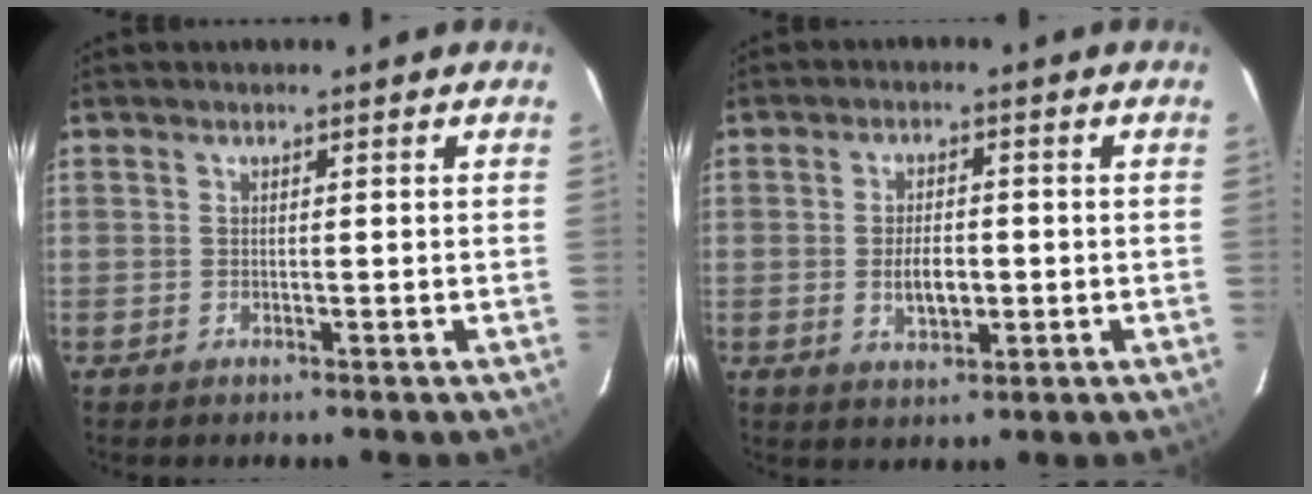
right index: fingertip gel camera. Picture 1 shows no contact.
{"total": 5.3, "force": [-0.9, 2.7, 4.5], "torque": [-0.087, -0.001, -0.011]}